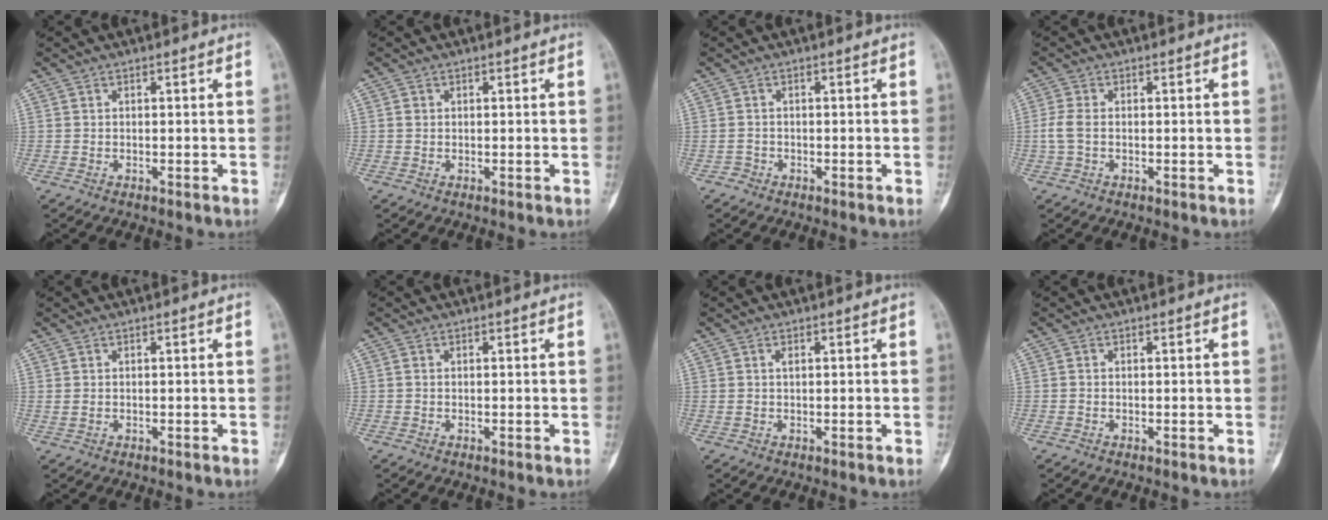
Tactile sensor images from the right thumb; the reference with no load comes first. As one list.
[{"total": 0.7, "force": [0.1, 0.7, 0.3], "torque": [-0.002, 0.002, 0.002]}, {"total": 1.0, "force": [-0.6, 0.7, -0.1], "torque": [0.003, 0.004, -0.017]}, {"total": 3.1, "force": [-0.4, 1.8, 2.5], "torque": [-0.067, 0.002, -0.011]}, {"total": 0.9, "force": [0.0, 0.5, 0.7], "torque": [-0.018, 0.005, 0.007]}, {"total": 0.0}, {"total": 0.9, "force": [0.3, 0.3, 0.8], "torque": [-0.014, 0.003, 0.006]}, {"total": 0.0}]